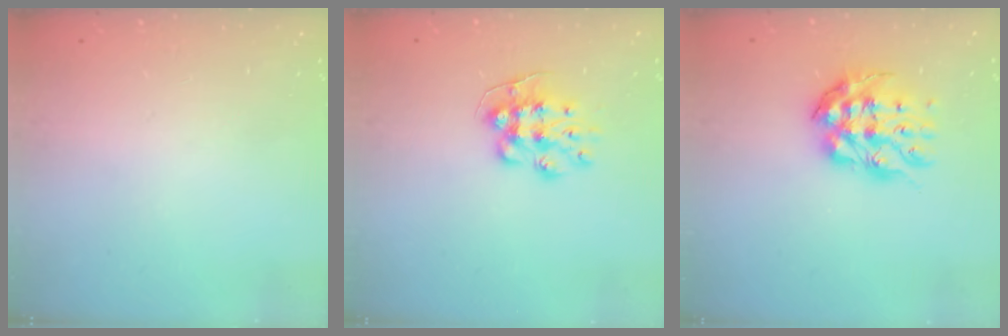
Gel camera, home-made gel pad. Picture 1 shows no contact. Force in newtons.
{"total": 9.3, "press": 9.3, "slide": 0.3}
{"total": 11.4, "press": 11.3, "slide": 1.1}